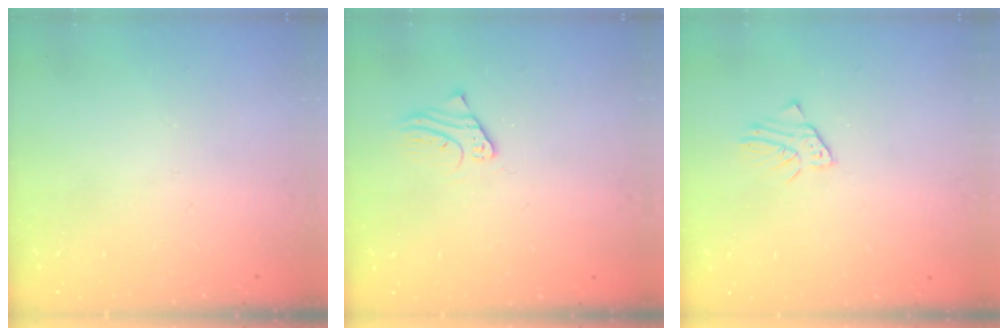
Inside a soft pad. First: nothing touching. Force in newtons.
{"total": 2.2, "press": 2.2, "slide": 0.3}
{"total": 1.3, "press": 1.3, "slide": 0.1}